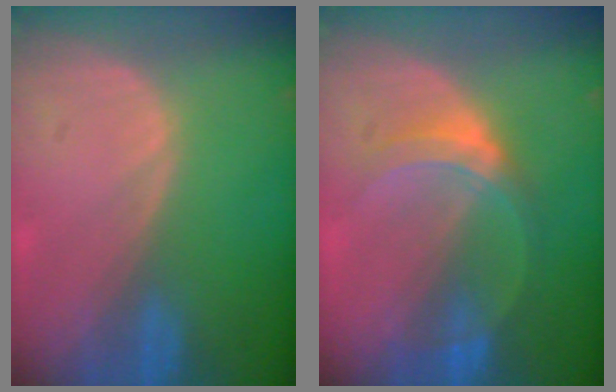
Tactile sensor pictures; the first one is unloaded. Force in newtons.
{"total": 5.4, "press": 5.0, "slide": 2.0}